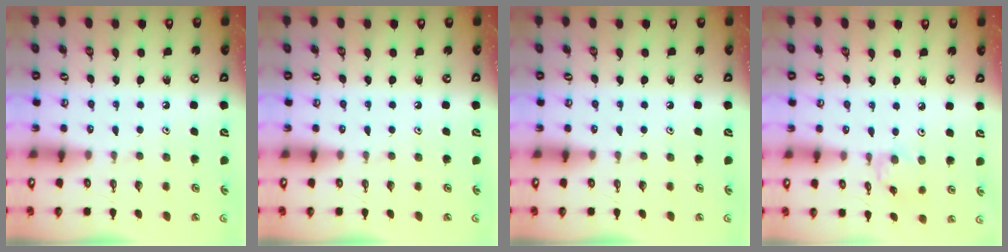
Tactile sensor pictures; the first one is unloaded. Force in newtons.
{"total": 0.0}
{"total": 0.0}
{"total": 0.9, "press": 0.8, "slide": 0.2}